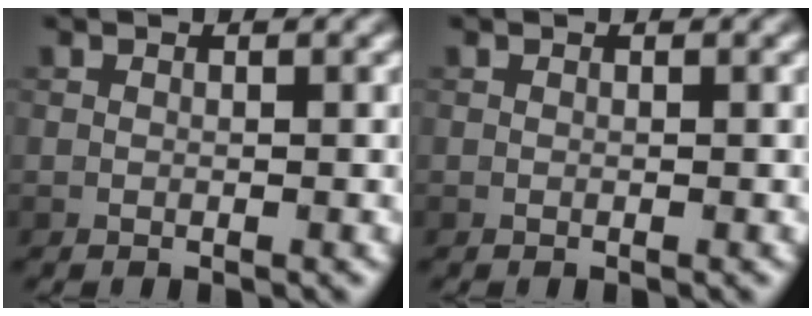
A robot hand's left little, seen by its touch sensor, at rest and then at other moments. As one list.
[{"total": 0.0}]